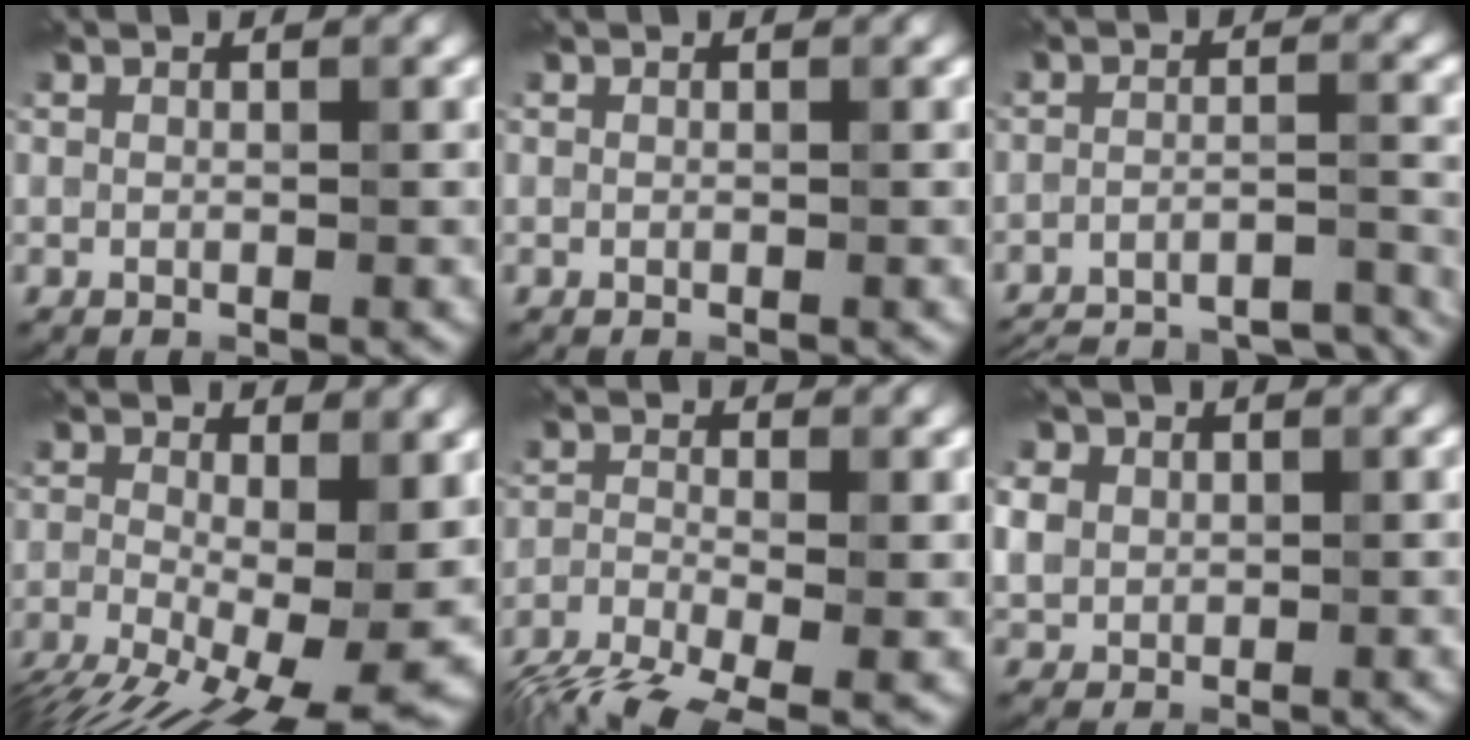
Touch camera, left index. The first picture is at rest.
{"total": 0.0}
{"total": 14.0, "force": [-13.2, 3.3, 3.2], "torque": [-0.027, 0.004, -0.160]}
{"total": 13.9, "force": [-4.4, 5.5, 12.0], "torque": [-0.198, -0.027, -0.065]}
{"total": 7.9, "force": [-5.9, 2.4, 4.6], "torque": [-0.099, -0.035, -0.109]}
{"total": 3.5, "force": [1.2, 3.0, 1.5], "torque": [-0.060, 0.015, 0.026]}